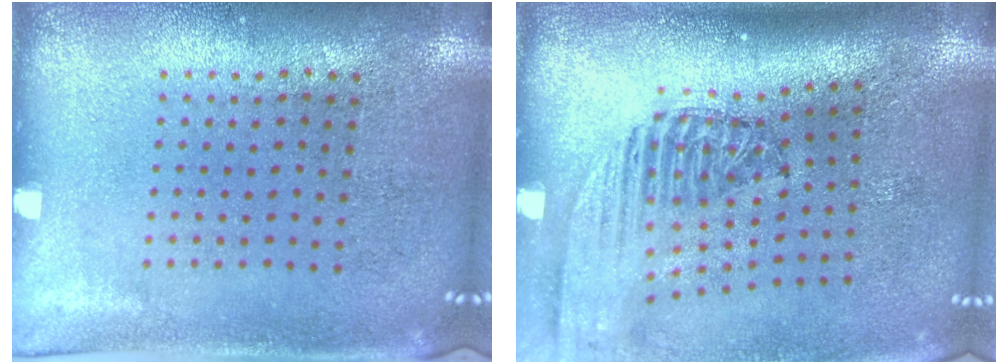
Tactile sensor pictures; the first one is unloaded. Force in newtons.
{"total": 2.4, "press": 1.8, "slide": 1.6}